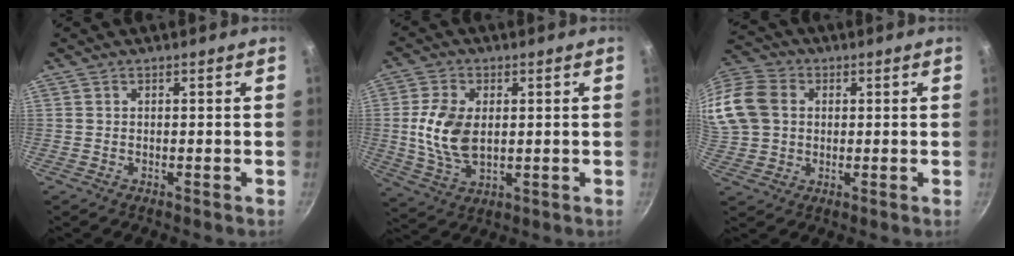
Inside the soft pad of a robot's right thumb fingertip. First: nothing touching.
{"total": 10.6, "force": [0.9, 6.4, 8.3], "torque": [-0.159, -0.010, 0.020]}
{"total": 23.8, "force": [4.3, 19.7, 12.8], "torque": [-0.334, 0.057, 0.077]}